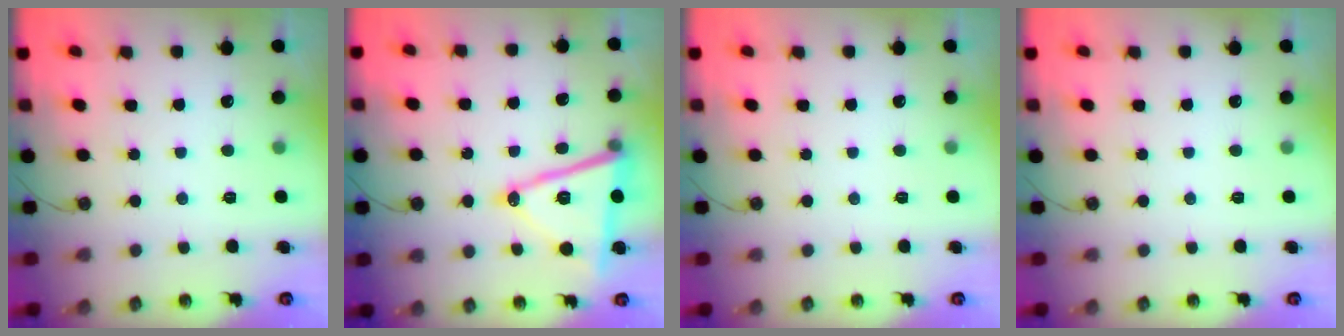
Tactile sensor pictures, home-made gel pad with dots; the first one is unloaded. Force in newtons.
{"total": 15.7, "press": 15.2, "slide": 3.9}
{"total": 0.0}
{"total": 0.0}